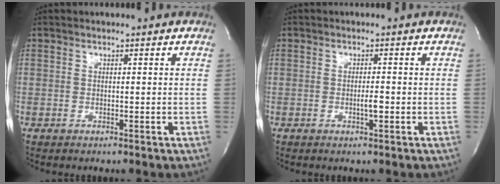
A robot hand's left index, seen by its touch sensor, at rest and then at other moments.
{"total": 1.5, "force": [-0.5, 0.2, 1.4], "torque": [-0.025, -0.001, -0.010]}